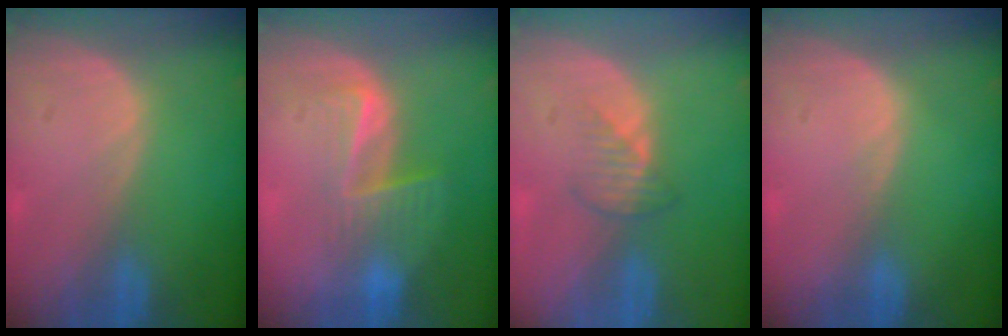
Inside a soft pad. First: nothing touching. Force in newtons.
{"total": 6.7, "press": 5.7, "slide": 3.6}
{"total": 2.5, "press": 2.5, "slide": 0.3}
{"total": 0.5, "press": 0.3, "slide": 0.4}